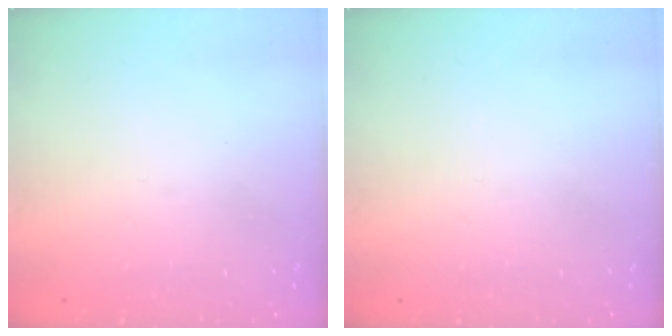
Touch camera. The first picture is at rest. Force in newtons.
{"total": 0.0}